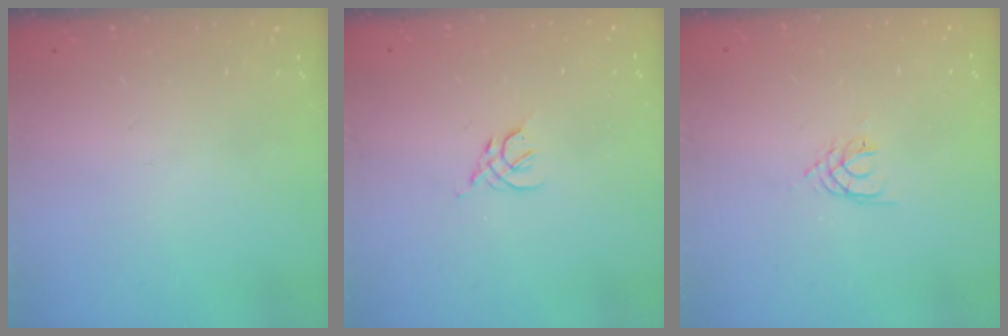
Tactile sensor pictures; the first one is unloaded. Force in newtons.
{"total": 2.5, "press": 2.4, "slide": 0.7}
{"total": 3.6, "press": 3.6, "slide": 0.5}